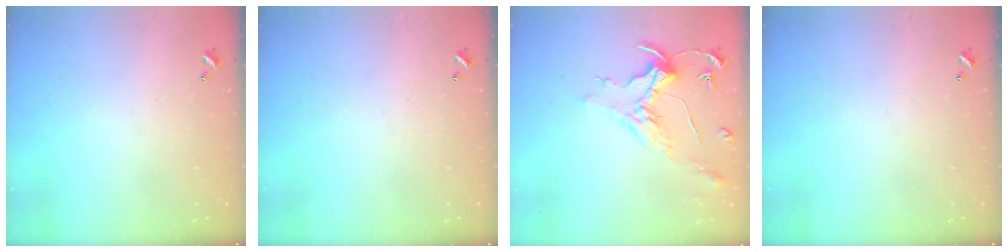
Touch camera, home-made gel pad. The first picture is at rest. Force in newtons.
{"total": 0.0}
{"total": 1.6, "press": 1.4, "slide": 0.7}
{"total": 0.0}